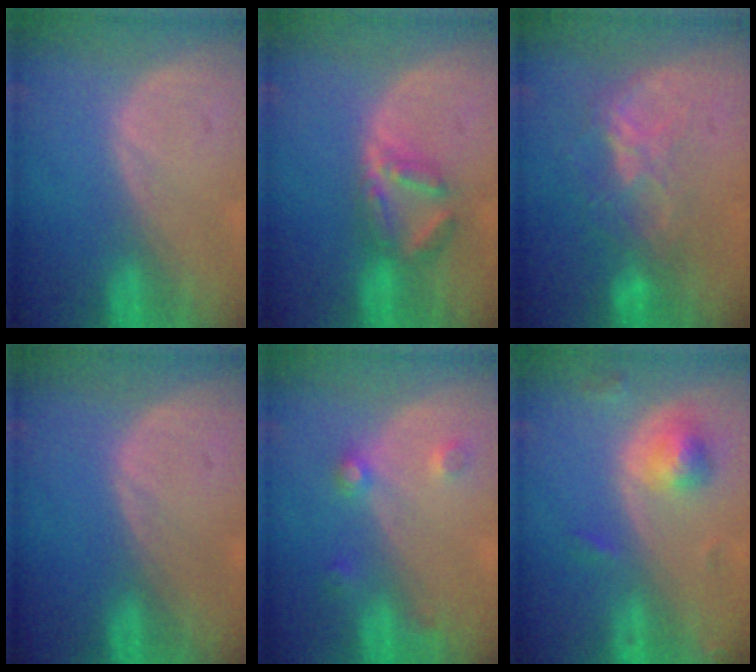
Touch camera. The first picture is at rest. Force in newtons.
{"total": 5.1, "press": 5.0, "slide": 1.1}
{"total": 6.7, "press": 5.9, "slide": 3.2}
{"total": 0.0}
{"total": 3.8, "press": 3.5, "slide": 1.4}
{"total": 4.7, "press": 4.7, "slide": 0.4}